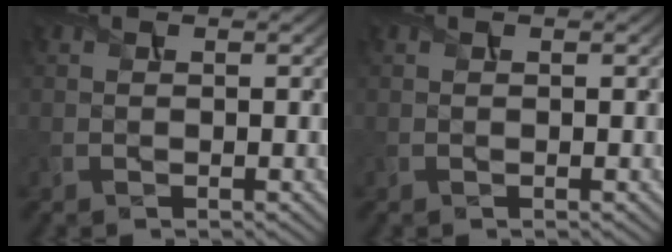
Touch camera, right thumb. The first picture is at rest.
{"total": 0.0}